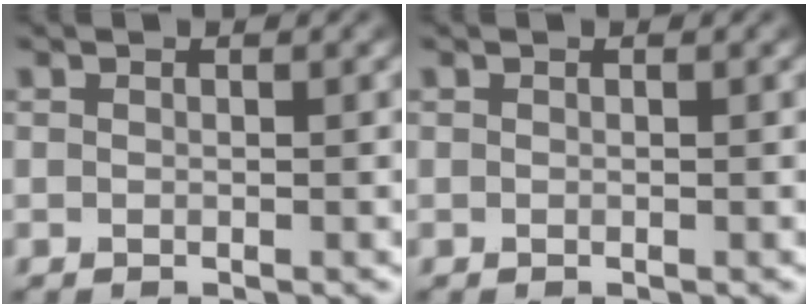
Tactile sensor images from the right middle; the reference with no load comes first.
{"total": 0.0}